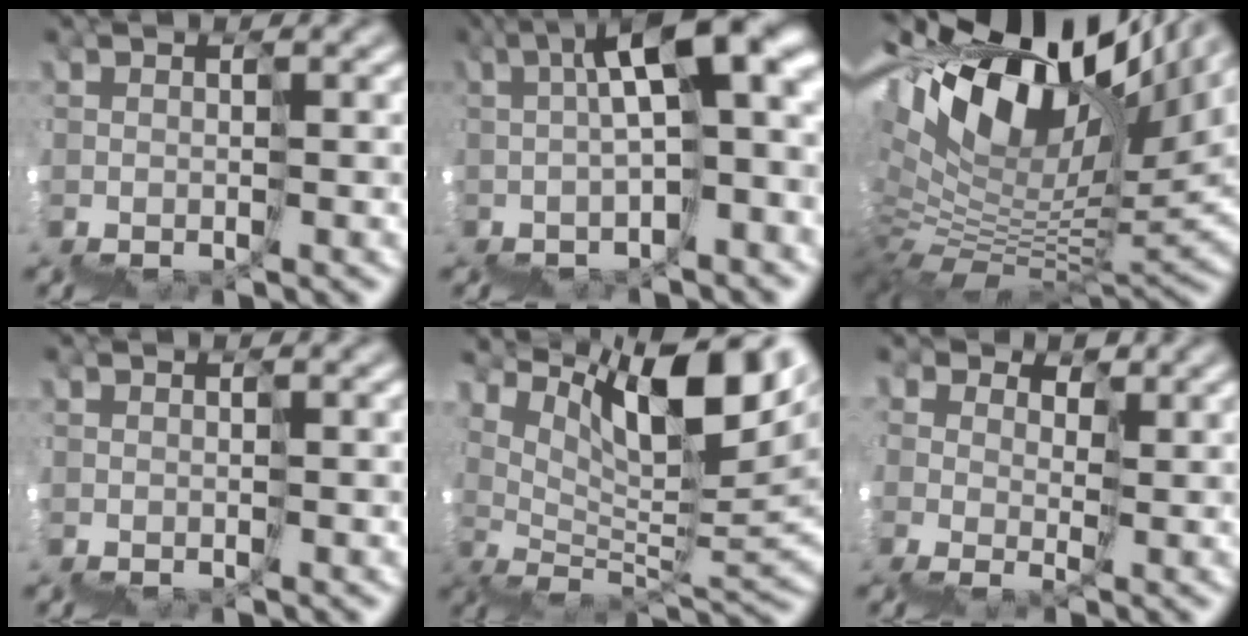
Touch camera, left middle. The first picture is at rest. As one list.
[{"total": 11.0, "force": [2.6, 3.9, 10.0], "torque": [-0.141, 0.029, 0.061]}, {"total": 13.1, "force": [8.6, 4.9, 8.6], "torque": [-0.160, 0.047, 0.152]}, {"total": 0.0}, {"total": 10.9, "force": [7.6, 2.1, 7.5], "torque": [-0.104, 0.027, 0.133]}, {"total": 3.9, "force": [1.2, 3.3, 1.6], "torque": [-0.017, 0.000, 0.026]}]